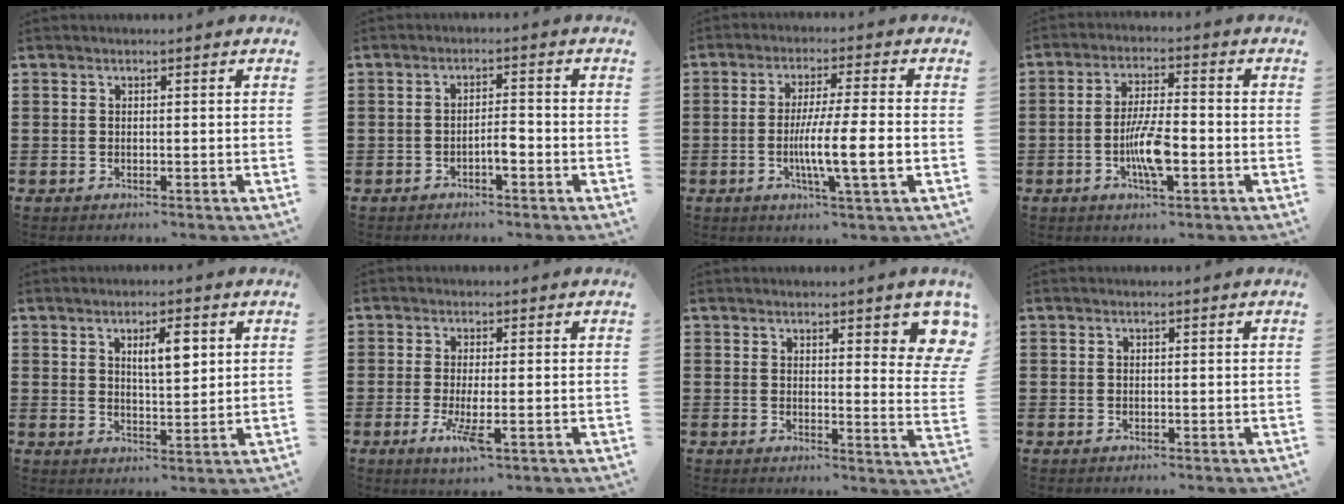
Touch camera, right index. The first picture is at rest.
{"total": 2.8, "force": [-1.2, 0.6, 2.5], "torque": [-0.045, 0.004, -0.023]}
{"total": 9.1, "force": [-1.9, 0.5, 8.9], "torque": [-0.163, -0.015, -0.036]}
{"total": 7.4, "force": [-2.1, 1.9, 6.9], "torque": [-0.140, -0.005, -0.042]}
{"total": 5.1, "force": [2.2, 1.6, 4.3], "torque": [-0.073, 0.002, 0.031]}
{"total": 4.5, "force": [-1.7, 0.6, 4.1], "torque": [-0.088, -0.020, -0.031]}
{"total": 4.7, "force": [3.5, 0.8, 3.0], "torque": [-0.047, -0.014, 0.057]}
{"total": 0.0}